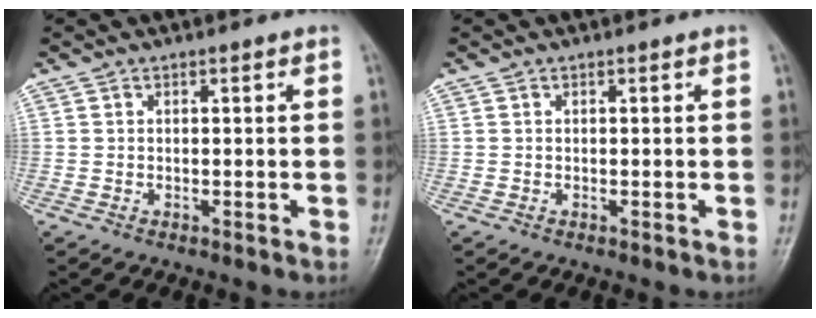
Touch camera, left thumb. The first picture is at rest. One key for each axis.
{"total": 0.0}